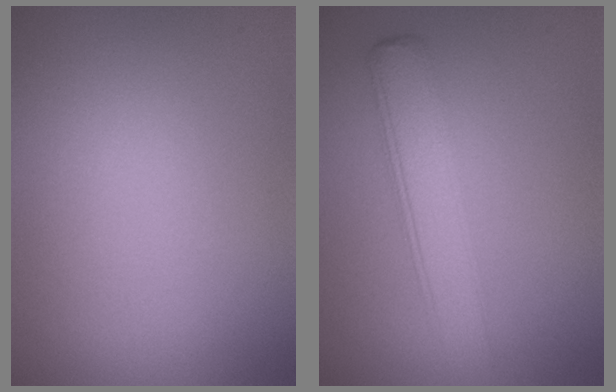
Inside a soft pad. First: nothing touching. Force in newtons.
{"total": 4.2, "press": 4.2, "slide": 0.1}